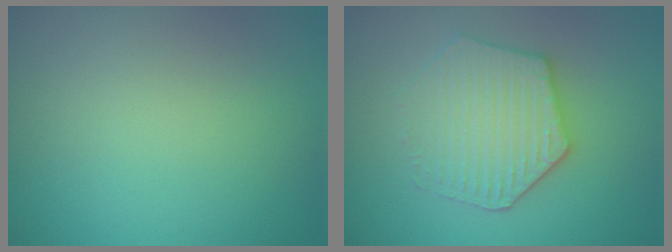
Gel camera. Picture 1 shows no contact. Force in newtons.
{"total": 4.2, "press": 3.9, "slide": 1.5}